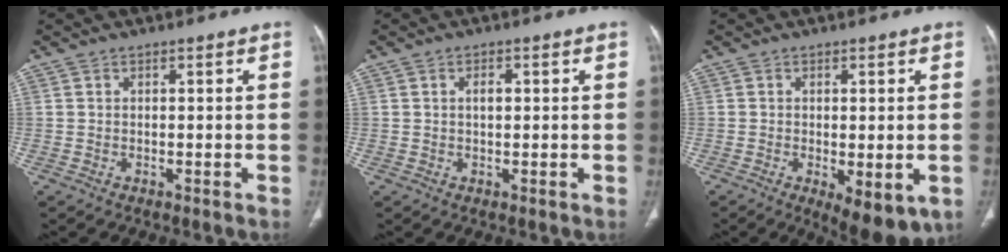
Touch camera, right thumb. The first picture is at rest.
{"total": 1.8, "force": [0.3, 1.0, 1.5], "torque": [-0.025, 0.003, 0.004]}
{"total": 8.7, "force": [-2.8, 3.4, 7.5], "torque": [-0.100, -0.016, -0.034]}